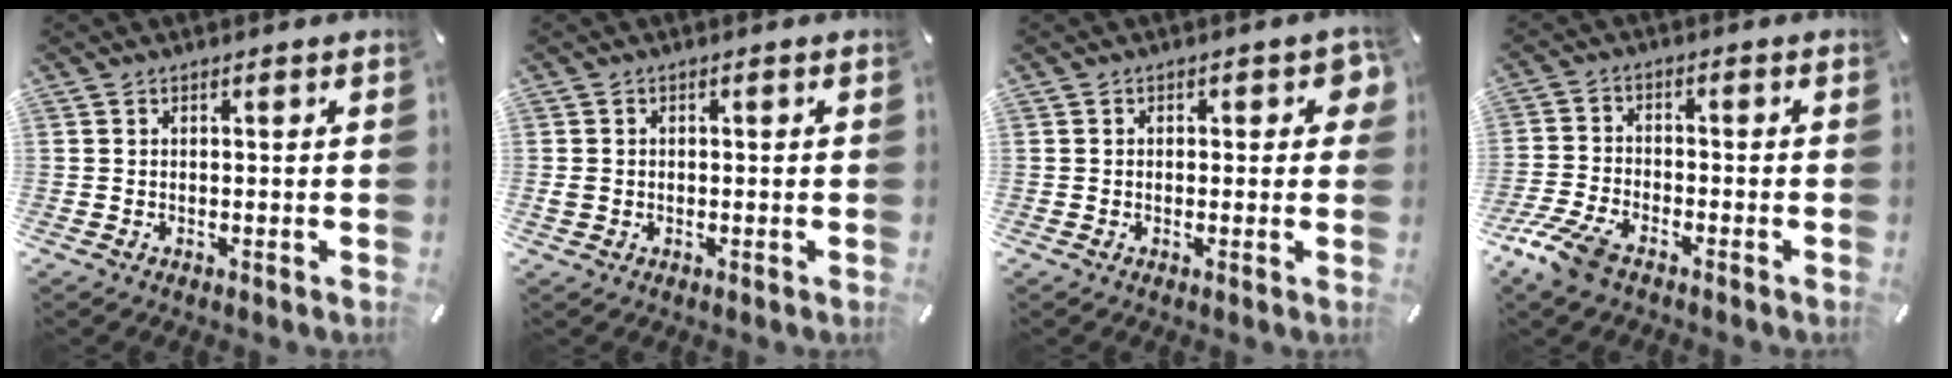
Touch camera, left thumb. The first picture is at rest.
{"total": 1.4, "force": [-0.3, 1.2, 0.6], "torque": [-0.013, 0.004, -0.007]}
{"total": 3.0, "force": [0.1, 1.8, 2.4], "torque": [-0.022, 0.000, -0.004]}
{"total": 7.0, "force": [-4.9, 2.9, 4.1], "torque": [-0.107, 0.005, -0.097]}